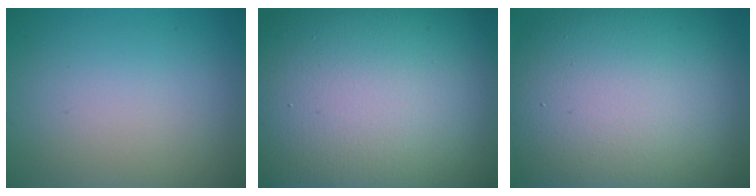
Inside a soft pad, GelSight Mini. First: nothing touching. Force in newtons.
{"total": 23.2, "press": 23.2, "slide": 1.1}
{"total": 16.0, "press": 15.9, "slide": 1.5}